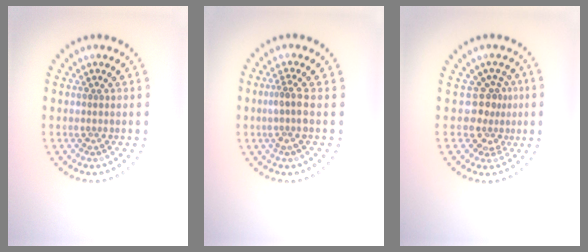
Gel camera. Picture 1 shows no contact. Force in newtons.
{"total": 2.2, "press": 1.5, "slide": 1.6}
{"total": 2.8, "press": 2.0, "slide": 1.9}